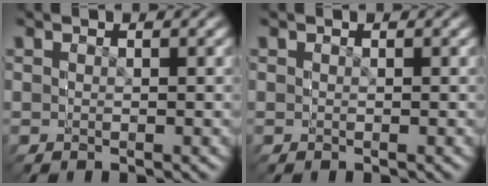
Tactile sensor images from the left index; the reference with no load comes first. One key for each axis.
{"total": 0.0}